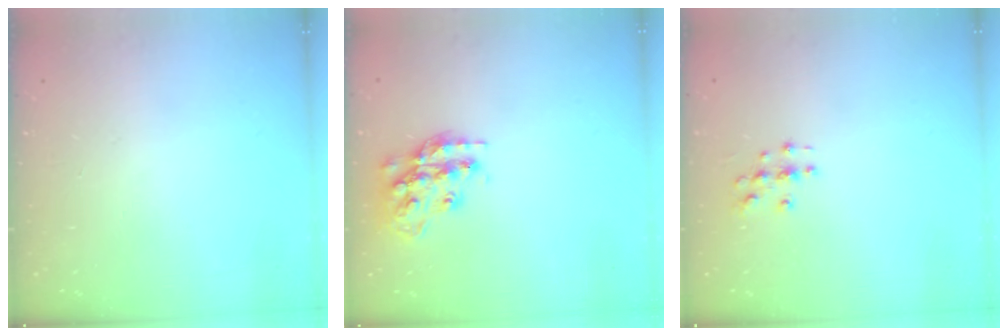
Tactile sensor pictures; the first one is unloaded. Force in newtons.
{"total": 17.3, "press": 17.3, "slide": 1.4}
{"total": 3.0, "press": 3.0, "slide": 0.3}